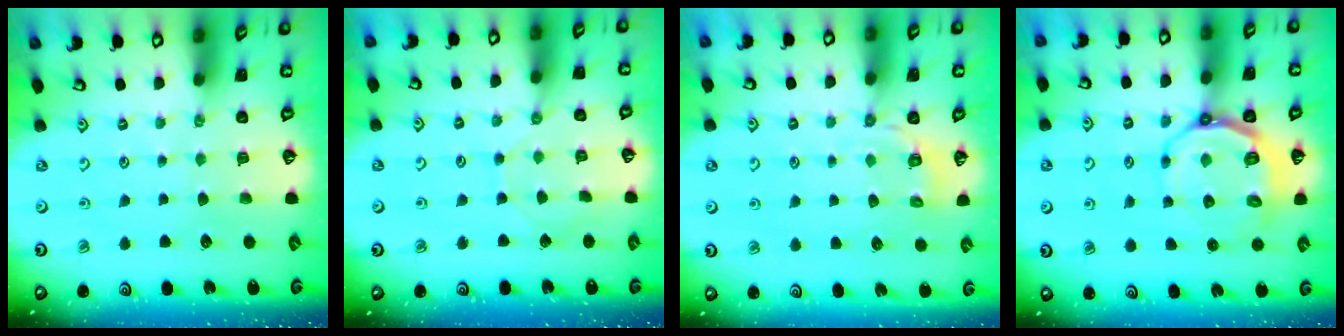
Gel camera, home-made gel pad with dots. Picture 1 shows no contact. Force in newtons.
{"total": 6.4, "press": 6.4, "slide": 0.5}
{"total": 3.8, "press": 3.2, "slide": 2.1}
{"total": 8.9, "press": 8.3, "slide": 3.4}